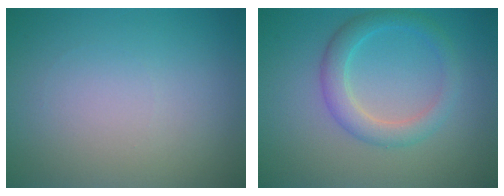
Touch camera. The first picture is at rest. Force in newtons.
{"total": 3.0, "press": 3.0, "slide": 0.1}